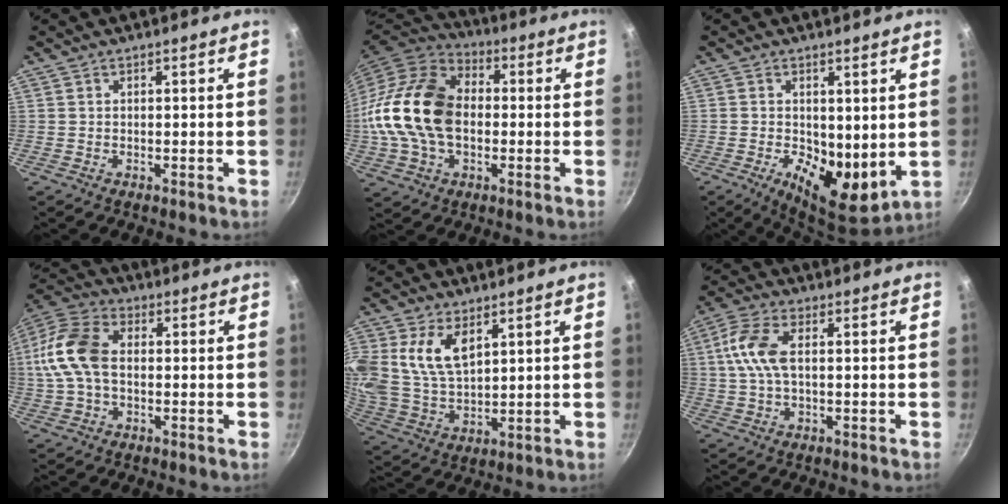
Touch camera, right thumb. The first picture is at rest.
{"total": 21.2, "force": [-0.6, 14.7, 15.3], "torque": [-0.284, 0.033, -0.018]}
{"total": 10.6, "force": [-0.5, 5.6, 9.0], "torque": [-0.112, -0.023, 0.001]}
{"total": 14.3, "force": [0.2, 9.3, 10.8], "torque": [-0.212, 0.034, -0.012]}
{"total": 12.6, "force": [4.8, 7.7, 8.8], "torque": [-0.170, -0.027, 0.102]}
{"total": 8.5, "force": [1.0, 4.4, 7.3], "torque": [-0.156, 0.017, 0.010]}